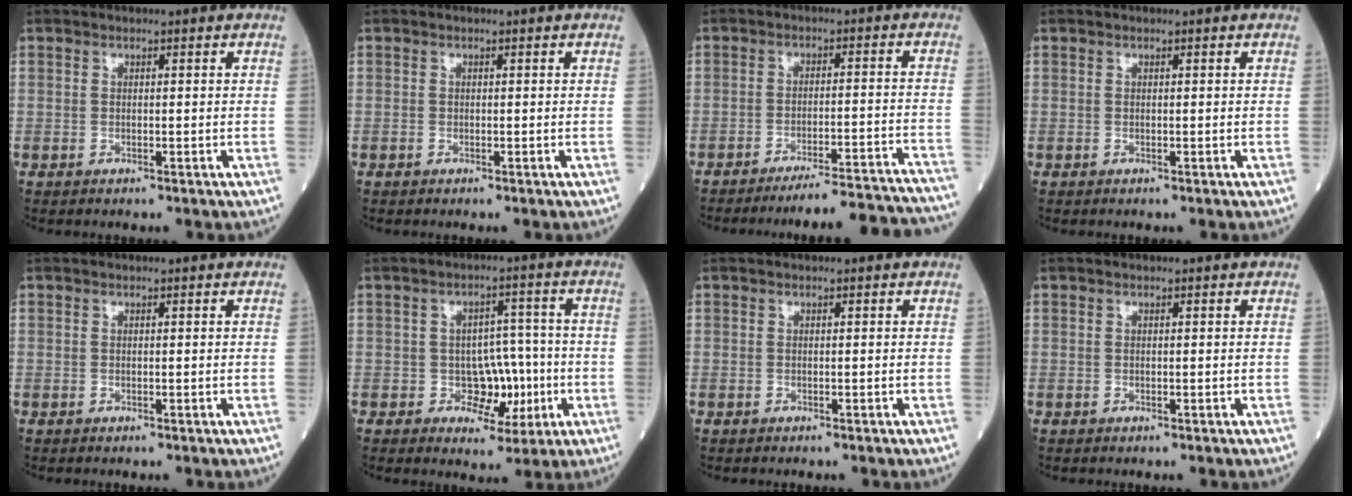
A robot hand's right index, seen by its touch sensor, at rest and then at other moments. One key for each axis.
{"total": 0.0}
{"total": 18.9, "fx": -18.3, "fy": -0.8, "fz": 4.8, "tx": -0.025, "ty": -0.008, "tz": -0.233}
{"total": 0.0}
{"total": 0.0}
{"total": 6.6, "fx": -1.5, "fy": 4.5, "fz": 4.6, "tx": -0.053, "ty": 0.015, "tz": -0.014}
{"total": 0.0}
{"total": 0.0}